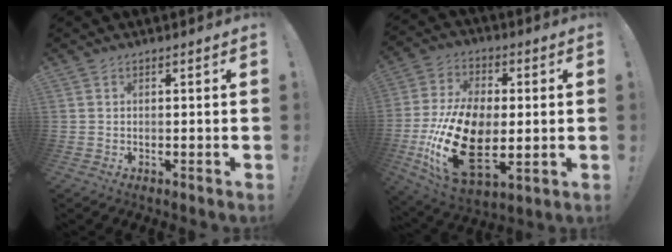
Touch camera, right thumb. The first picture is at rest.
{"total": 23.4, "force": [-4.3, 13.4, 18.7], "torque": [-0.368, 0.016, -0.063]}